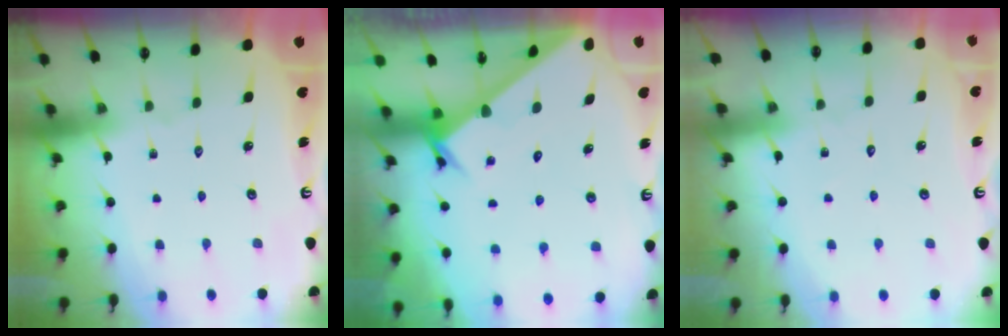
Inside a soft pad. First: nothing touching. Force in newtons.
{"total": 2.9, "press": 2.9, "slide": 0.1}
{"total": 3.7, "press": 3.6, "slide": 0.5}